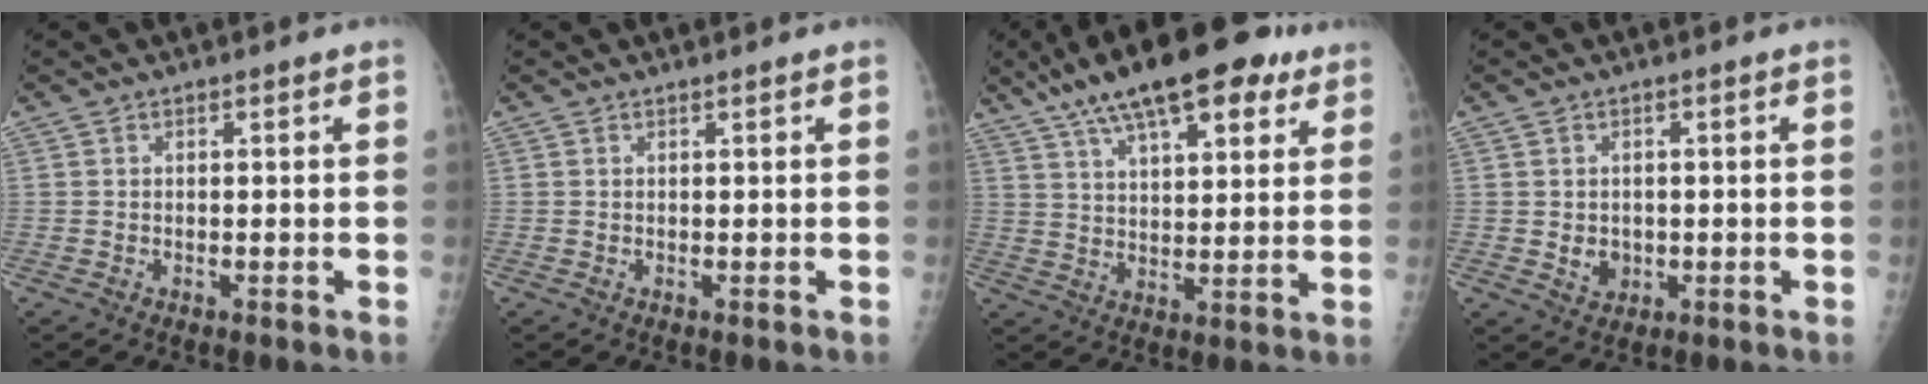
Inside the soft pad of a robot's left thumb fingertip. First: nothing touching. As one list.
[{"total": 0.0}, {"total": 19.7, "force": [12.2, 7.4, 13.5], "torque": [-0.190, -0.008, 0.191]}, {"total": 3.4, "force": [-0.4, 2.9, 1.7], "torque": [-0.010, 0.000, 0.004]}]